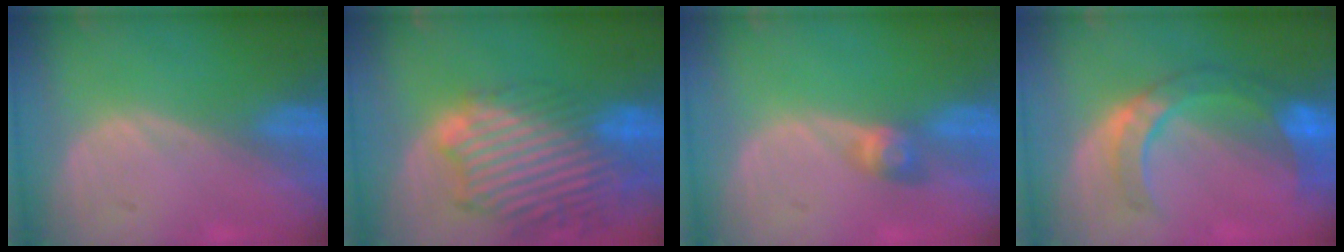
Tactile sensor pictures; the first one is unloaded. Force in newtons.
{"total": 13.9, "press": 11.7, "slide": 7.4}
{"total": 2.9, "press": 2.5, "slide": 1.4}
{"total": 8.8, "press": 7.8, "slide": 4.0}